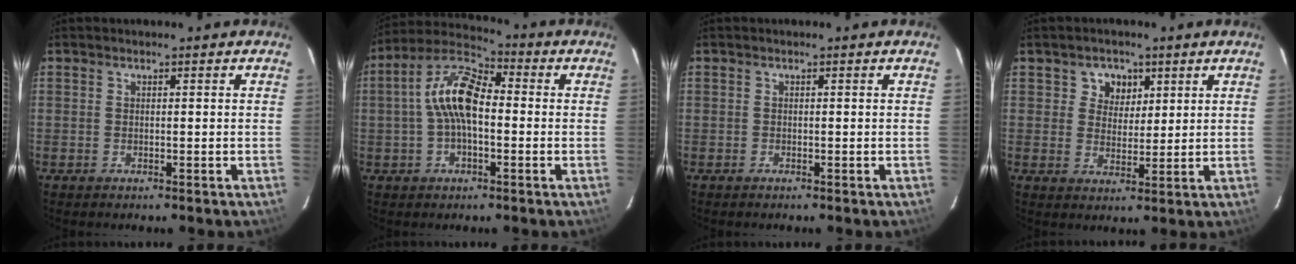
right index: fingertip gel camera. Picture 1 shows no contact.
{"total": 10.6, "force": [-0.5, 5.1, 9.3], "torque": [-0.190, 0.026, -0.015]}
{"total": 0.0}
{"total": 4.9, "force": [2.1, 4.2, 1.2], "torque": [-0.011, 0.006, 0.039]}